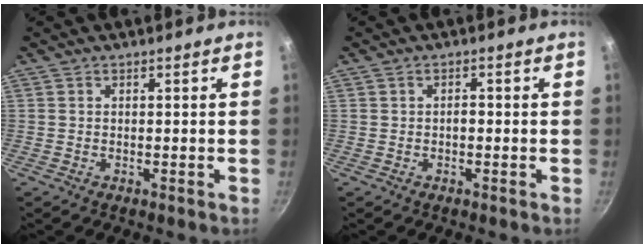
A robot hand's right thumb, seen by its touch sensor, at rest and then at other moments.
{"total": 1.1, "force": [-0.3, 0.7, 0.8], "torque": [-0.008, 0.009, -0.005]}